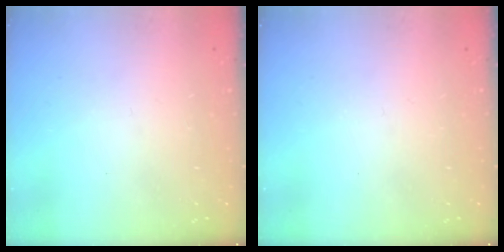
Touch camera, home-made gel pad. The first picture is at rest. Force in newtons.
{"total": 0.0}